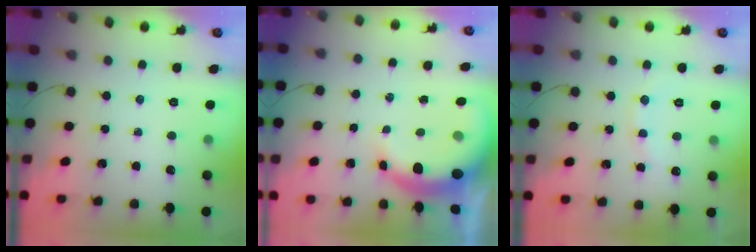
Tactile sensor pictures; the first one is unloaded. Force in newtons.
{"total": 8.3, "press": 8.1, "slide": 1.5}
{"total": 8.4, "press": 8.2, "slide": 1.7}